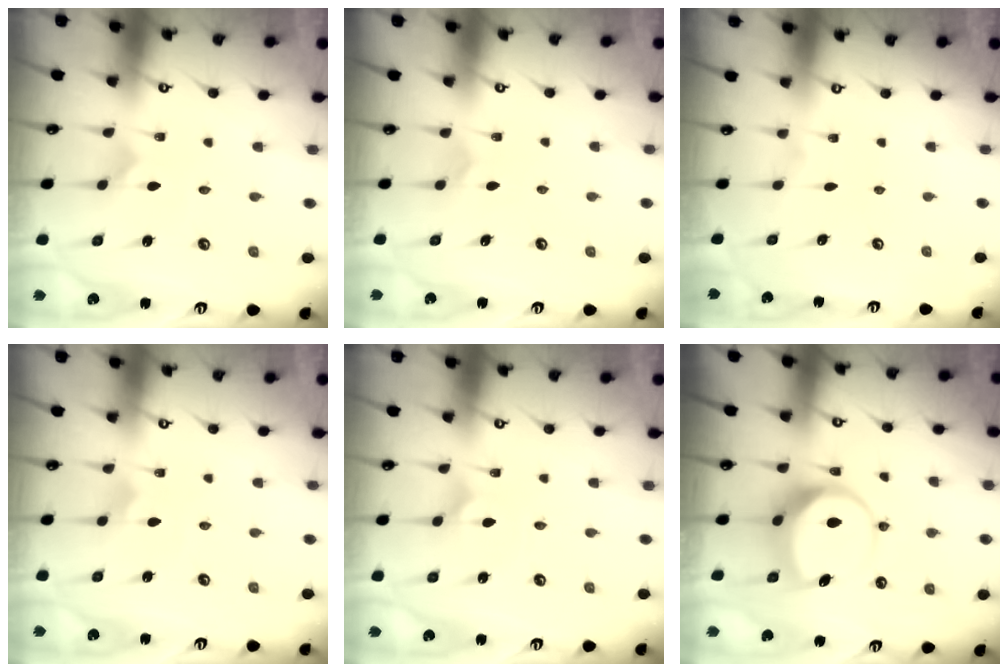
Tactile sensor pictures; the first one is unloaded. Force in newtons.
{"total": 3.1, "press": 3.0, "slide": 0.3}
{"total": 0.0}
{"total": 1.7, "press": 1.7, "slide": 0.1}
{"total": 1.8, "press": 1.8, "slide": 0.1}
{"total": 8.6, "press": 8.6, "slide": 0.6}